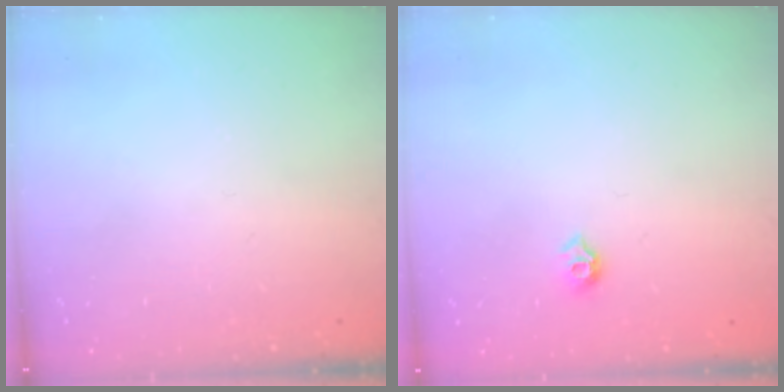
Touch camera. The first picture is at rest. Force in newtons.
{"total": 5.8, "press": 5.8, "slide": 0.8}